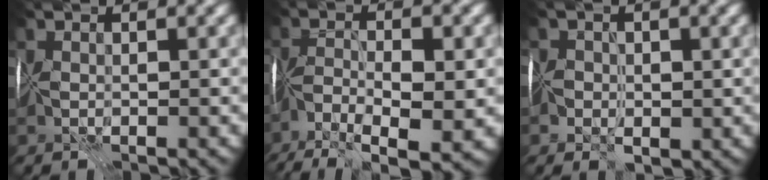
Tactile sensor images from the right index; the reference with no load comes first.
{"total": 8.0, "force": [-4.6, 2.3, 6.1], "torque": [-0.106, -0.010, -0.079]}
{"total": 2.5, "force": [-0.8, 2.0, 1.2], "torque": [-0.018, -0.004, -0.018]}